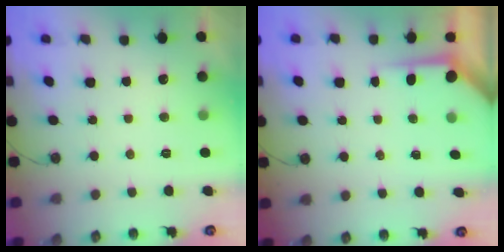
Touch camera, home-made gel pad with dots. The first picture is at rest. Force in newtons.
{"total": 3.5, "press": 3.4, "slide": 0.3}